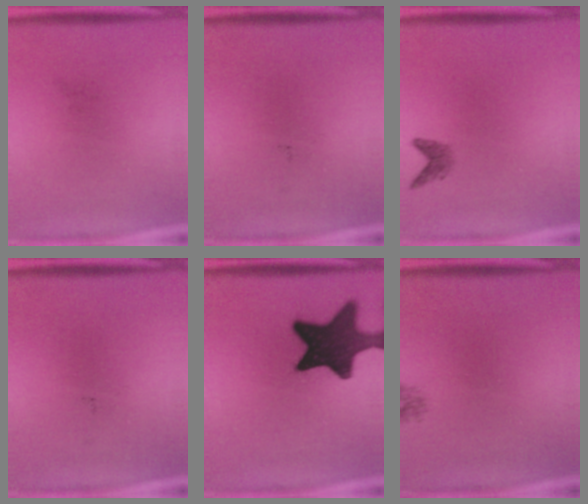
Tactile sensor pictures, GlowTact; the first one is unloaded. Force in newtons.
{"total": 0.0}
{"total": 1.5}
{"total": 0.0}
{"total": 14.9}
{"total": 0.9}